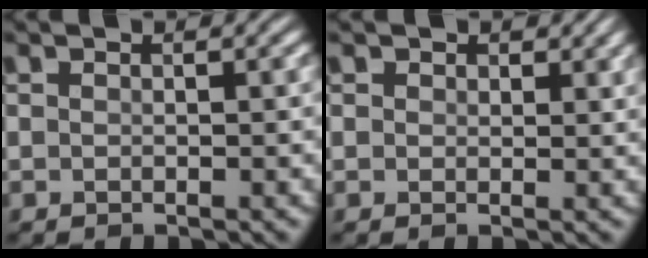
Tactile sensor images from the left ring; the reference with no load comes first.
{"total": 1.0, "force": [0.8, 0.2, -0.6], "torque": [0.012, -0.003, 0.005]}